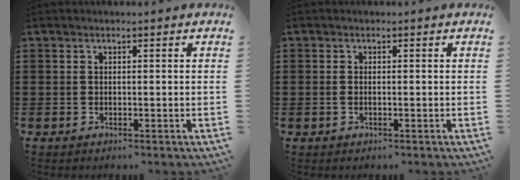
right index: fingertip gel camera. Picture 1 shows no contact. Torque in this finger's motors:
{"motor_torque": [0.86, 1.28, -0.01, 0.00]}